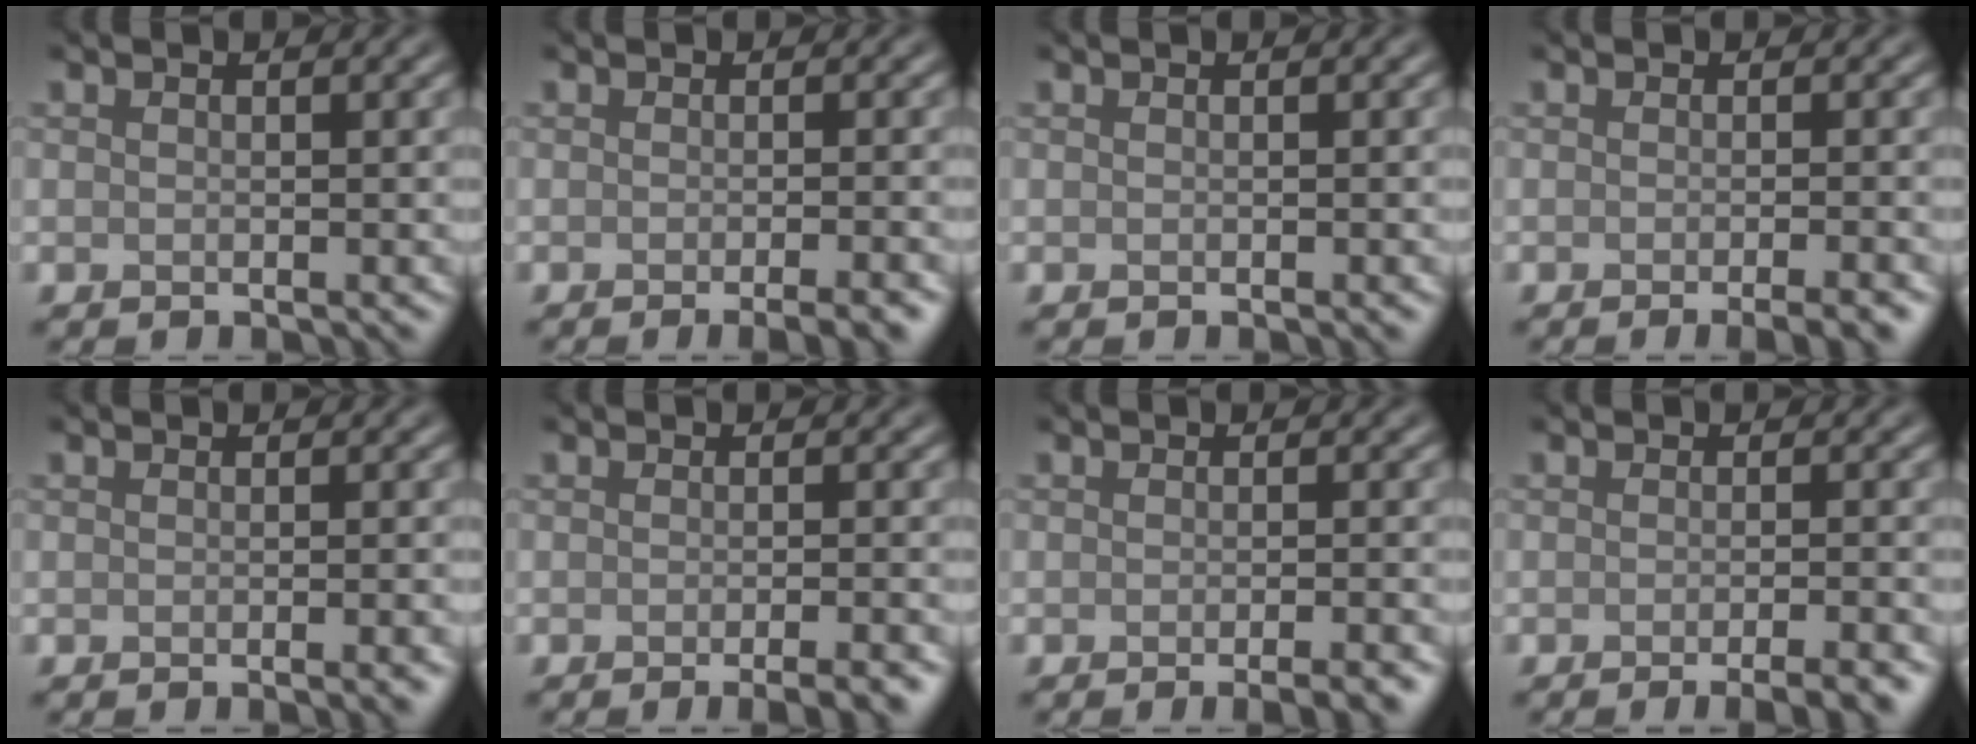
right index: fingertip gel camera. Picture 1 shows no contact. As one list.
[{"total": 3.6, "force": [-1.8, 1.1, 3.0], "torque": [-0.012, 0.004, -0.021]}, {"total": 0.6, "force": [-0.2, 0.1, 0.5], "torque": [-0.003, 0.001, -0.004]}, {"total": 3.5, "force": [-1.7, 1.0, 2.9], "torque": [-0.013, 0.003, -0.023]}, {"total": 2.6, "force": [-0.8, 0.8, 2.4], "torque": [-0.013, -0.002, -0.009]}, {"total": 4.0, "force": [-2.1, 1.2, 3.2], "torque": [-0.016, 0.005, -0.024]}, {"total": 3.5, "force": [-1.9, 1.0, 2.8], "torque": [-0.014, 0.005, -0.022]}, {"total": 4.5, "force": [-2.6, 1.2, 3.5], "torque": [-0.024, 0.007, -0.031]}]